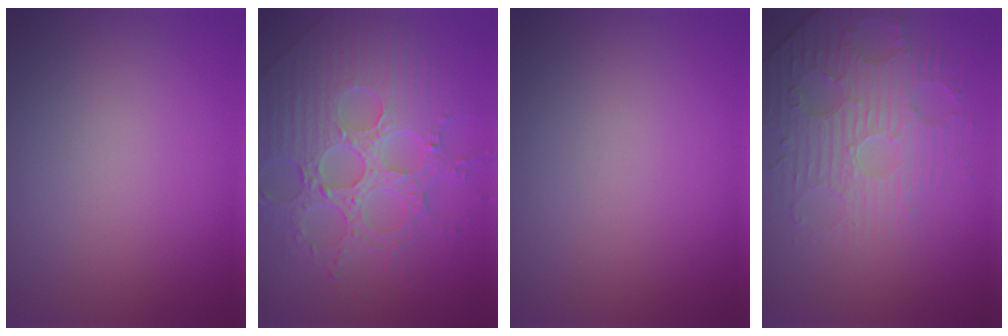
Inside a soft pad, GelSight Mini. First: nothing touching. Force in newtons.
{"total": 8.5, "press": 6.2, "slide": 5.8}
{"total": 0.0}
{"total": 4.6, "press": 3.6, "slide": 3.0}